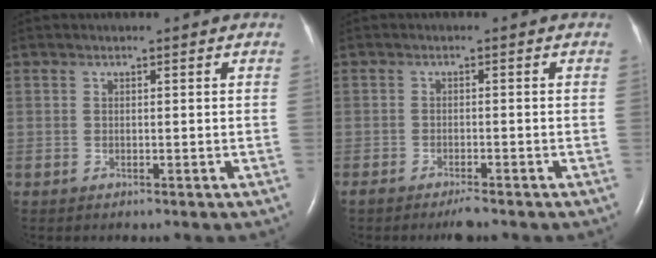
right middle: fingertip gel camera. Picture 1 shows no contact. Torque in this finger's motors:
{"motor_torque": [0.35, -0.35, 0.02, 0.00]}